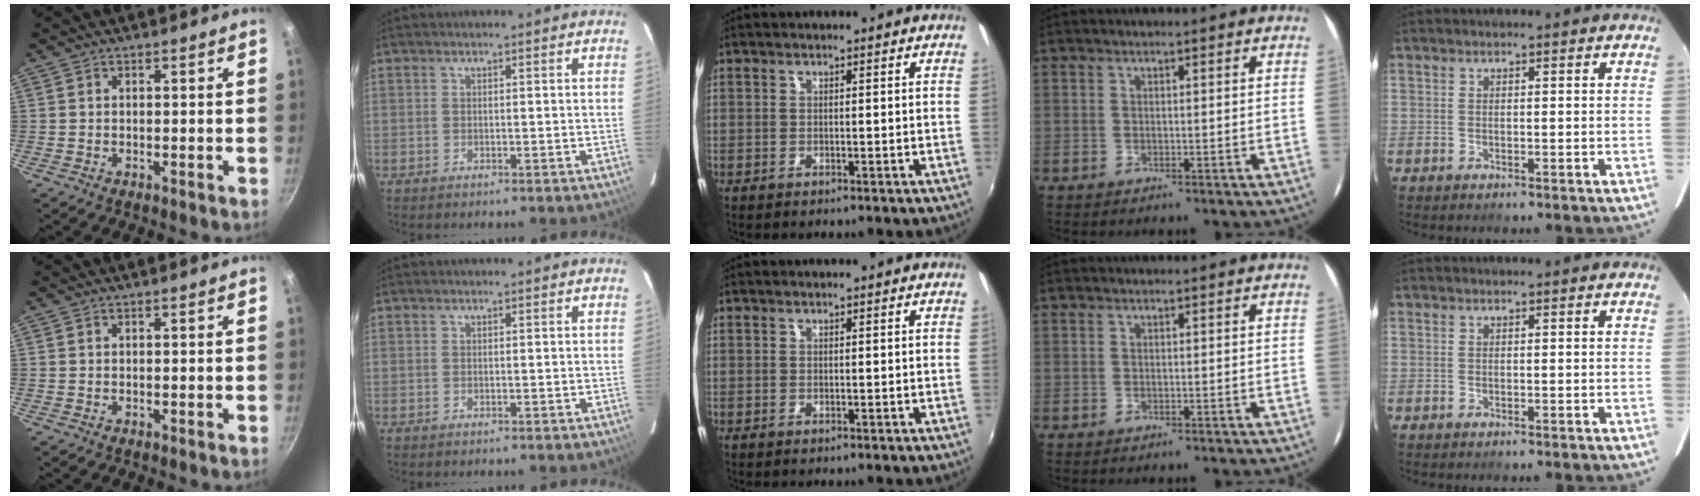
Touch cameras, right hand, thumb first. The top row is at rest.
{}